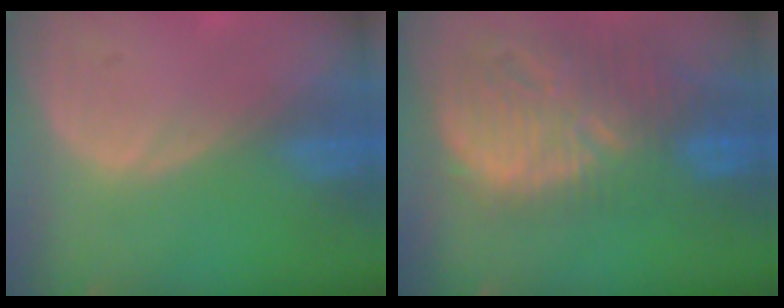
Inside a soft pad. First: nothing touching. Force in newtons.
{"total": 13.1, "press": 11.3, "slide": 6.6}